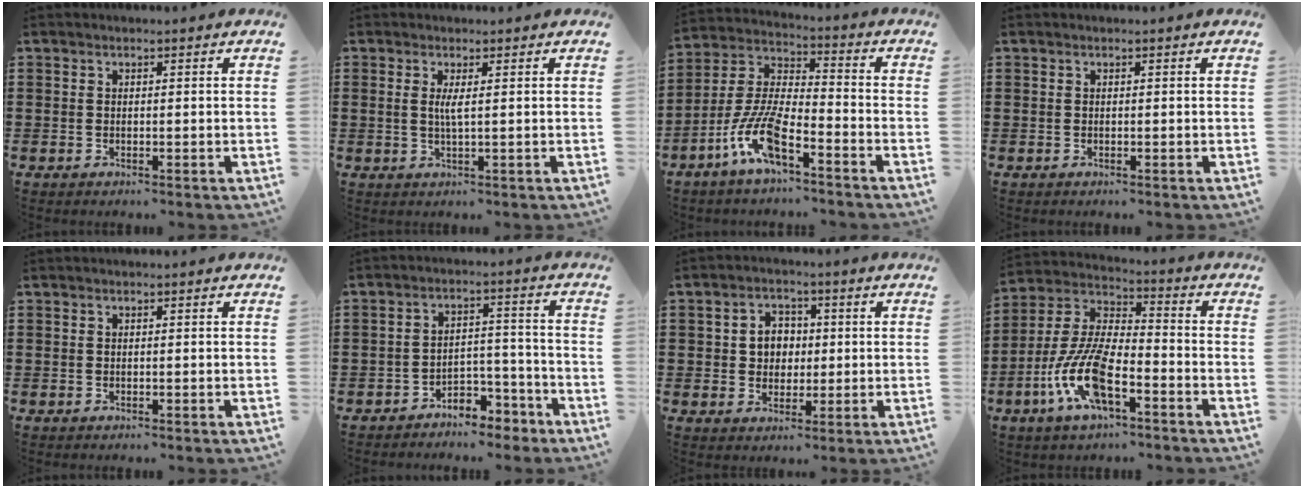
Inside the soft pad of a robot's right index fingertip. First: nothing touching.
{"total": 2.1, "force": [0.4, 0.0, 2.1], "torque": [-0.043, -0.005, 0.005]}
{"total": 9.9, "force": [-6.1, 2.7, 7.3], "torque": [-0.181, -0.011, -0.124]}
{"total": 0.0}
{"total": 0.0}
{"total": 4.5, "force": [-4.2, 1.5, 0.9], "torque": [-0.018, 0.011, -0.083]}
{"total": 4.4, "force": [0.3, 4.0, 1.8], "torque": [-0.043, 0.011, -0.002]}
{"total": 11.4, "force": [-5.3, 4.2, 9.2], "torque": [-0.220, -0.007, -0.105]}